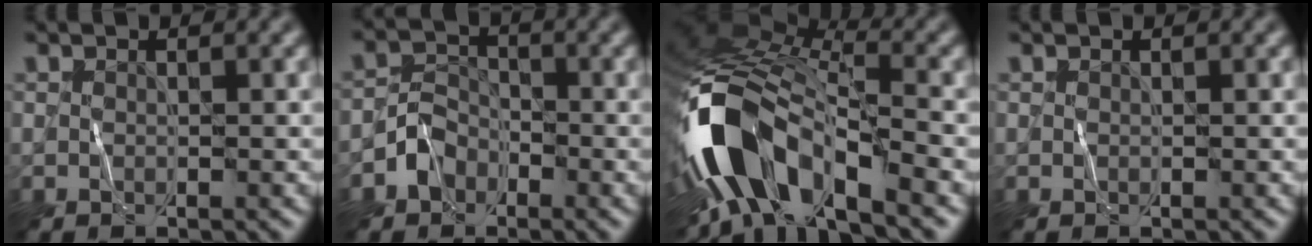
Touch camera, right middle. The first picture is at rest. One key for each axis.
{"total": 2.4, "fx": -1.4, "fy": 1.8, "fz": 0.6, "tx": -0.003, "ty": 0.013, "tz": -0.032}
{"total": 11.7, "fx": -6.5, "fy": 4.7, "fz": 8.5, "tx": -0.158, "ty": 0.006, "tz": -0.128}
{"total": 0.0}